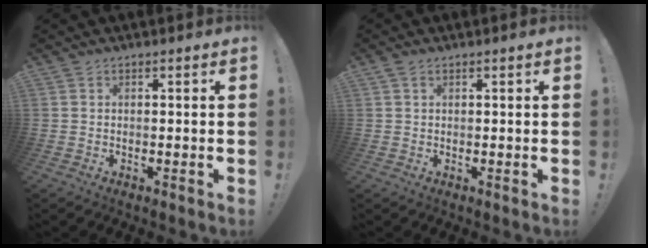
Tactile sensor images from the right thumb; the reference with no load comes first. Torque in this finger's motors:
{"motor_torque": [0.00, 0.00, 0.13, -0.06, 0.00]}